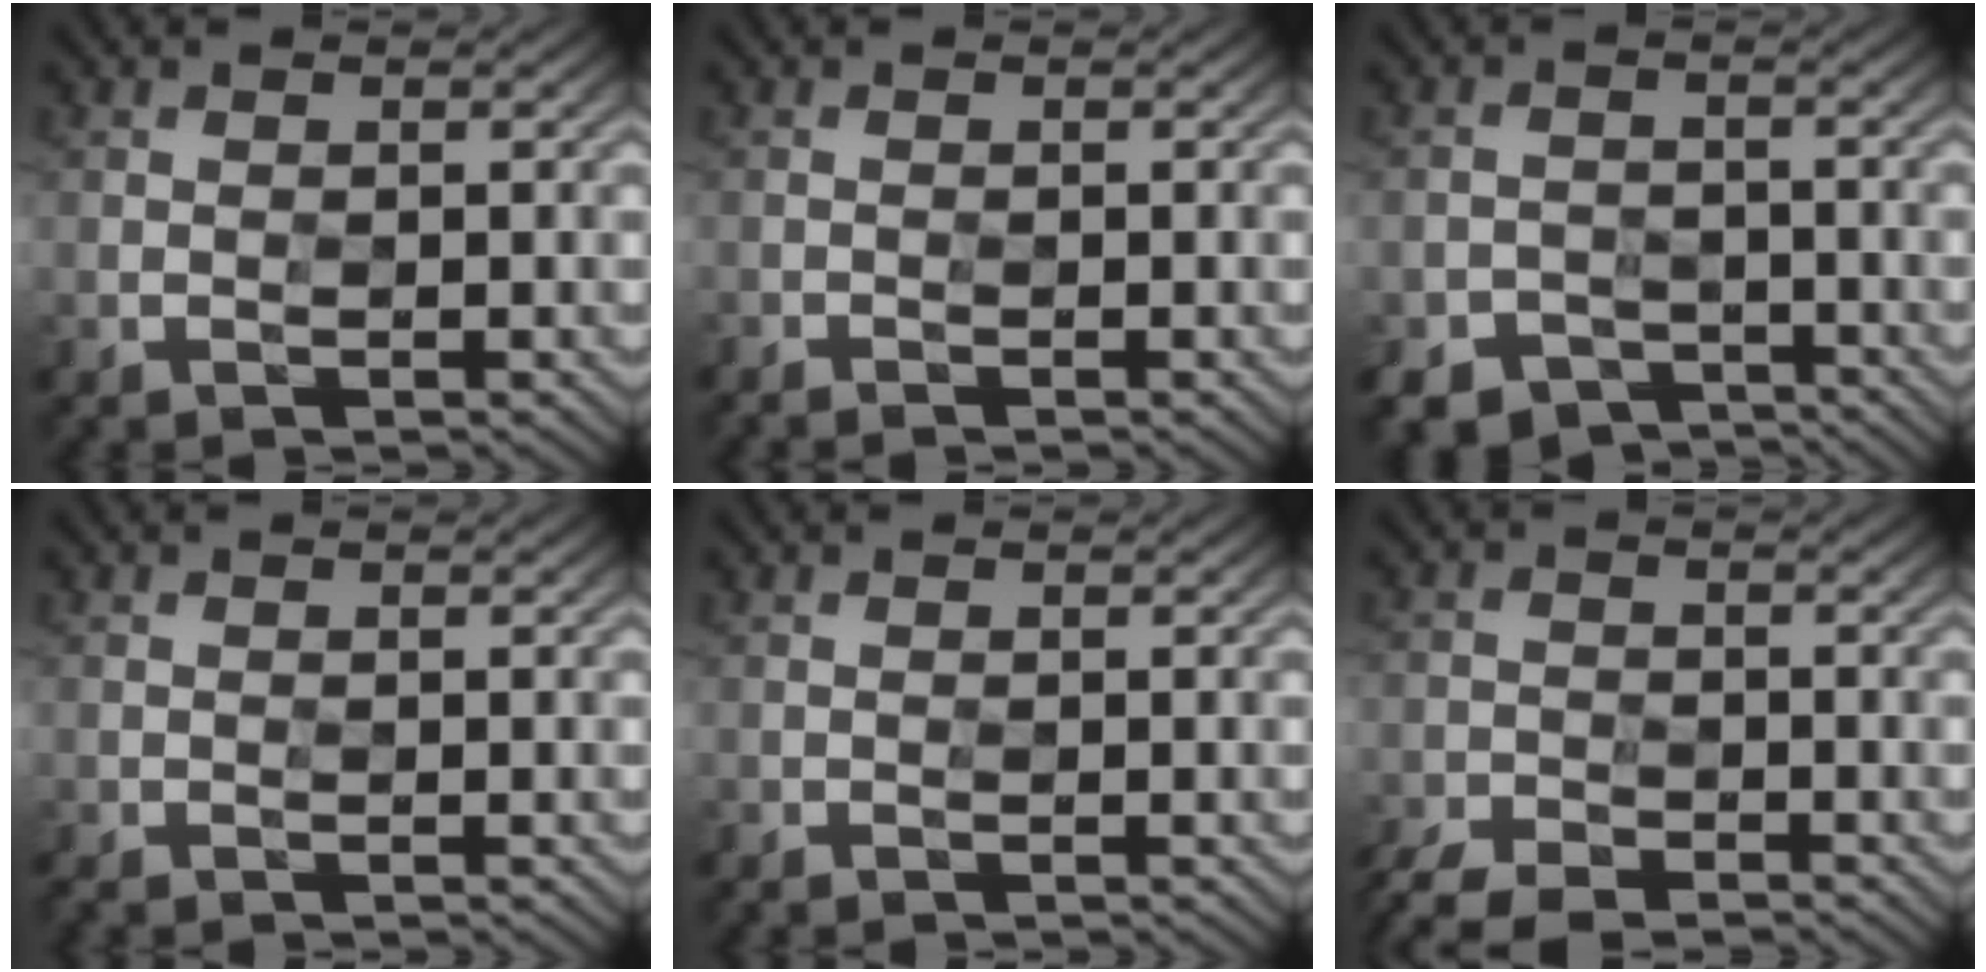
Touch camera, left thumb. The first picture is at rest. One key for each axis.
{"total": 1.1, "fx": -0.9, "fy": -0.2, "fz": 0.6, "tx": -0.012, "ty": -0.002, "tz": -0.017}
{"total": 2.5, "fx": -1.9, "fy": 1.0, "fz": -1.1, "tx": 0.020, "ty": 0.000, "tz": -0.041}
{"total": 0.9, "fx": -0.7, "fy": 0.0, "fz": 0.5, "tx": -0.014, "ty": -0.003, "tz": -0.014}
{"total": 0.5, "fx": -0.4, "fy": -0.2, "fz": 0.2, "tx": -0.005, "ty": -0.001, "tz": -0.010}
{"total": 6.1, "fx": -5.1, "fy": 2.2, "fz": 2.5, "tx": -0.060, "ty": -0.020, "tz": -0.096}